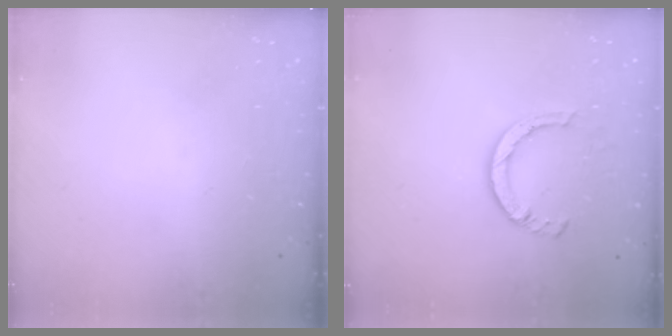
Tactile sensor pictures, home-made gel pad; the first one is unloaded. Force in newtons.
{"total": 6.7, "press": 6.7, "slide": 0.9}